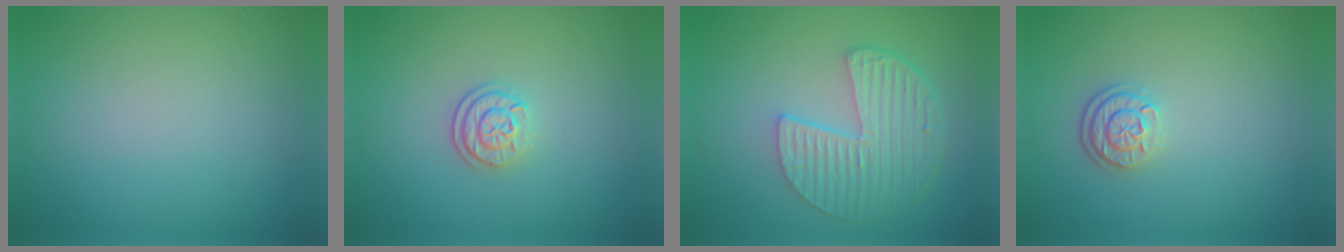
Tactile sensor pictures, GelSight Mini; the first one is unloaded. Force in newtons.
{"total": 2.3, "press": 1.9, "slide": 1.2}
{"total": 5.4, "press": 4.0, "slide": 3.7}
{"total": 2.5, "press": 2.0, "slide": 1.5}